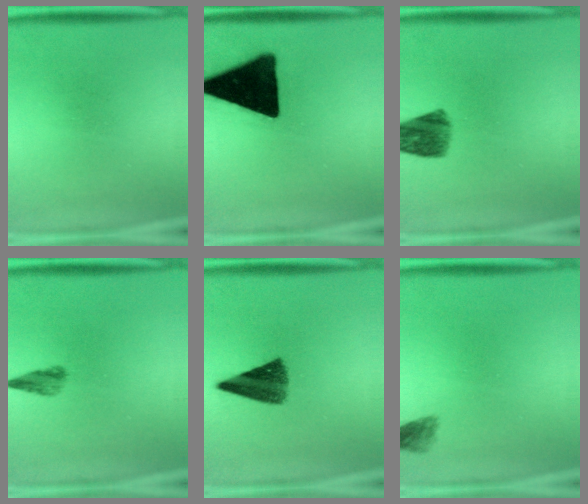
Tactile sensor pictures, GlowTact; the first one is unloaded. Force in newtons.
{"total": 19.8}
{"total": 7.1}
{"total": 2.2}
{"total": 8.0}
{"total": 1.7}